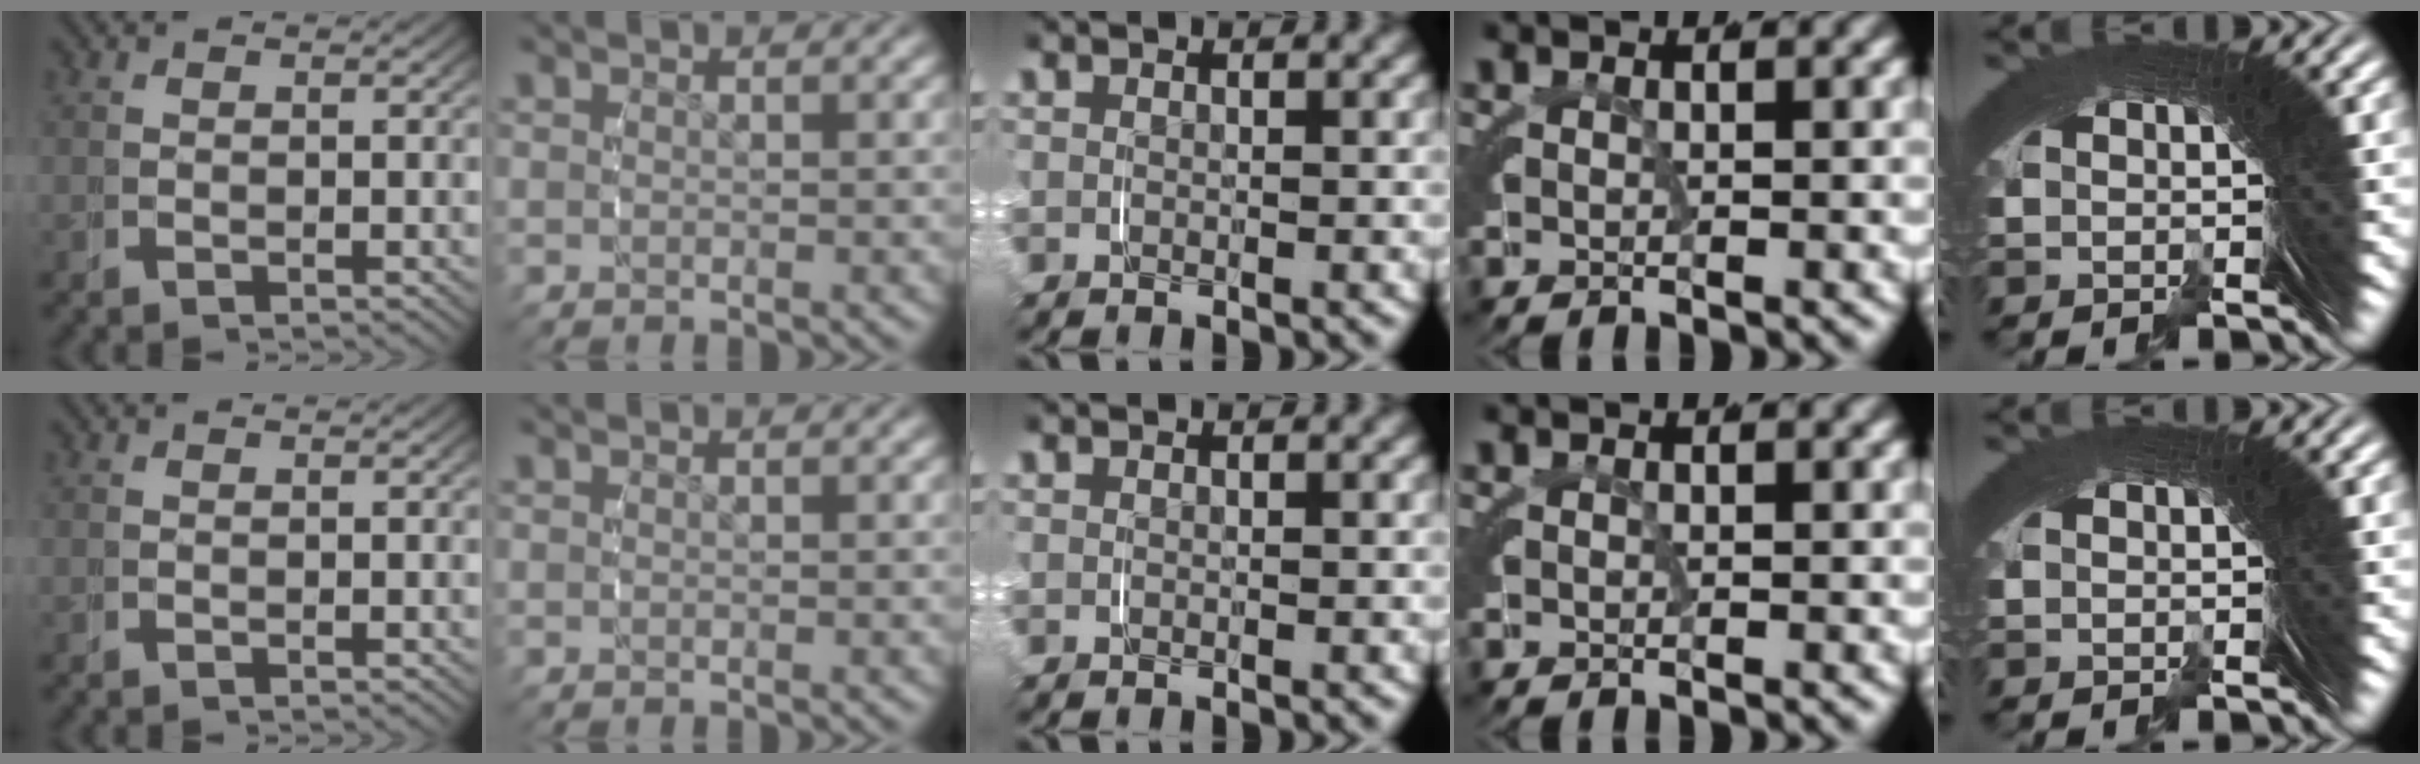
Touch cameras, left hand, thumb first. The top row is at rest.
{}